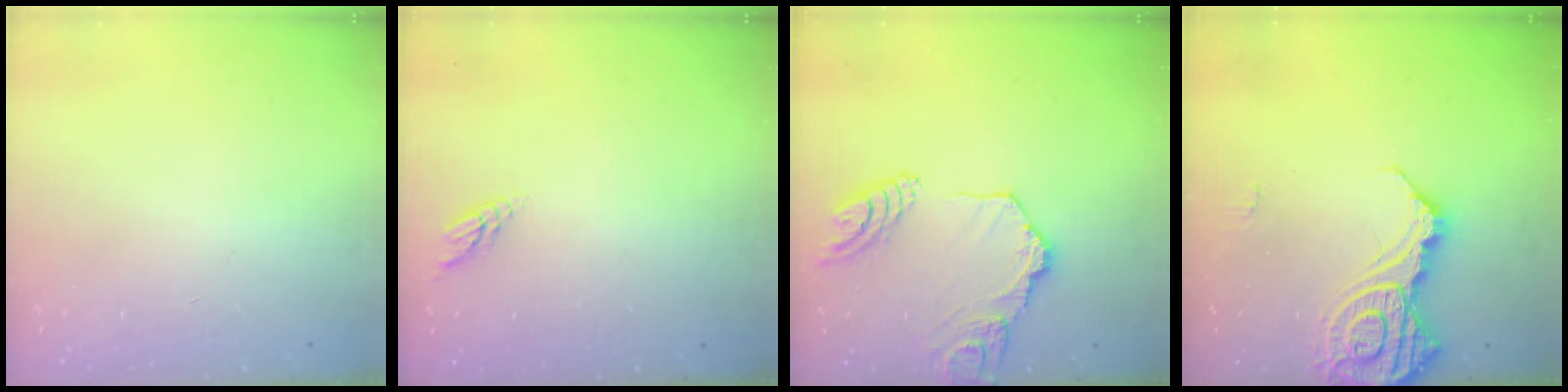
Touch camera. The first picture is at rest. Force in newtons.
{"total": 4.7, "press": 4.7, "slide": 0.4}
{"total": 15.8, "press": 15.7, "slide": 1.8}
{"total": 17.9, "press": 17.9, "slide": 1.4}